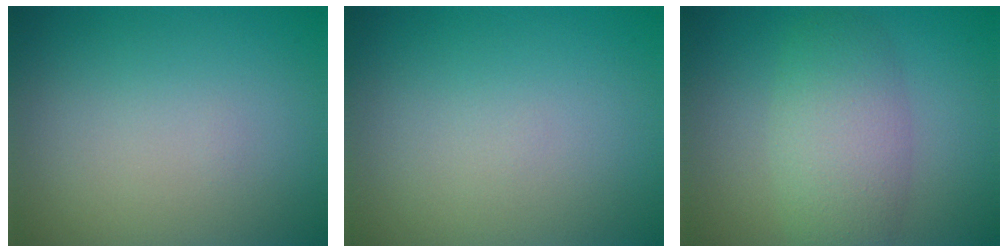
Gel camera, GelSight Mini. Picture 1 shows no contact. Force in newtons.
{"total": 0.0}
{"total": 5.2, "press": 5.2, "slide": 0.2}